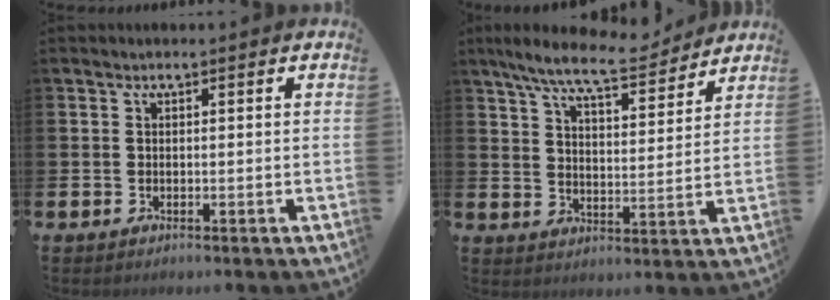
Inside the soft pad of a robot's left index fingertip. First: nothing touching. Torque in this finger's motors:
{"motor_torque": [1.04, -1.11, 0.29, 0.21]}